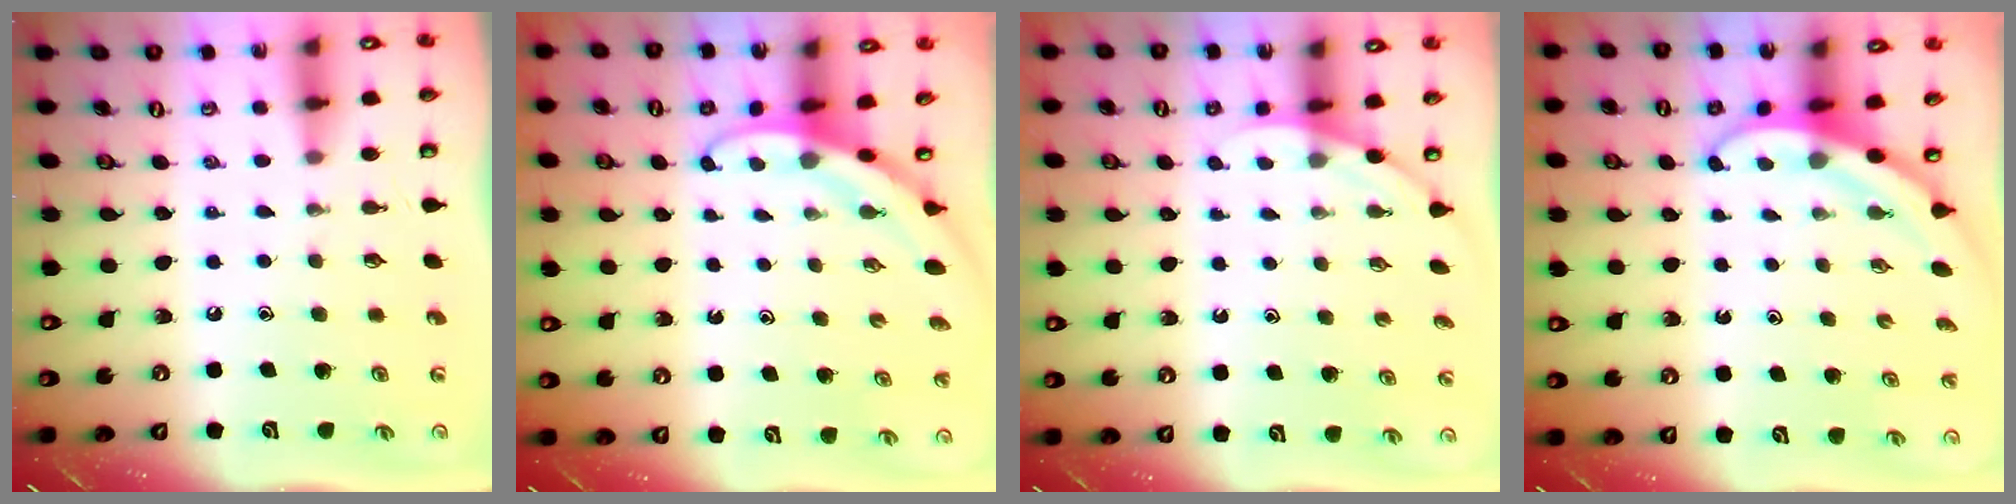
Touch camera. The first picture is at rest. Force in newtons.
{"total": 2.7, "press": 2.7, "slide": 0.0}
{"total": 2.0, "press": 2.0, "slide": 0.0}
{"total": 3.1, "press": 3.1, "slide": 0.1}